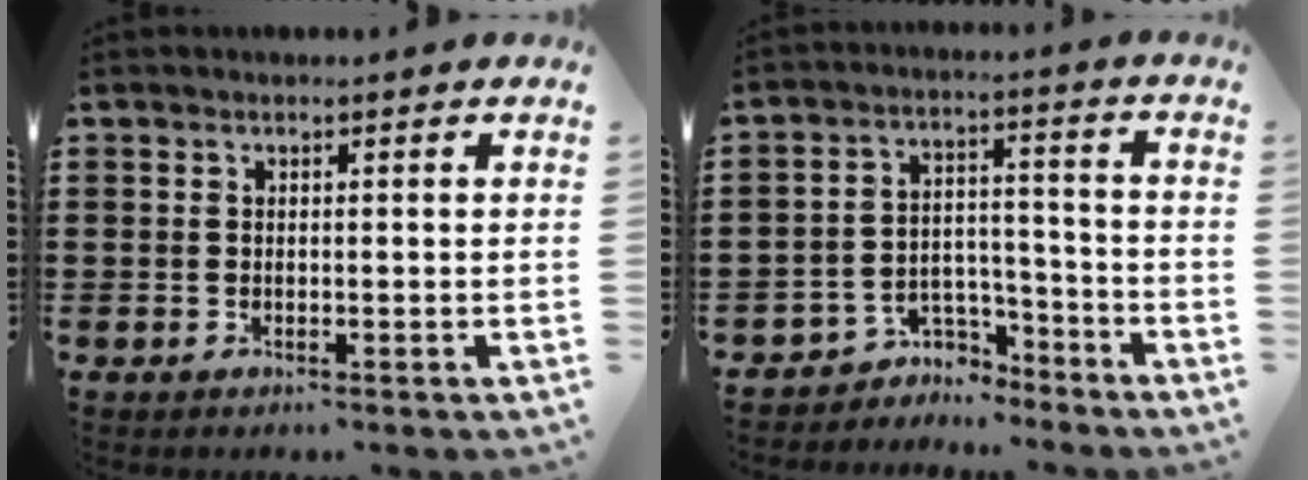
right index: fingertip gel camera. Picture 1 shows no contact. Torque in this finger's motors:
{"motor_torque": [0.18, 0.63, -0.07, -0.05]}